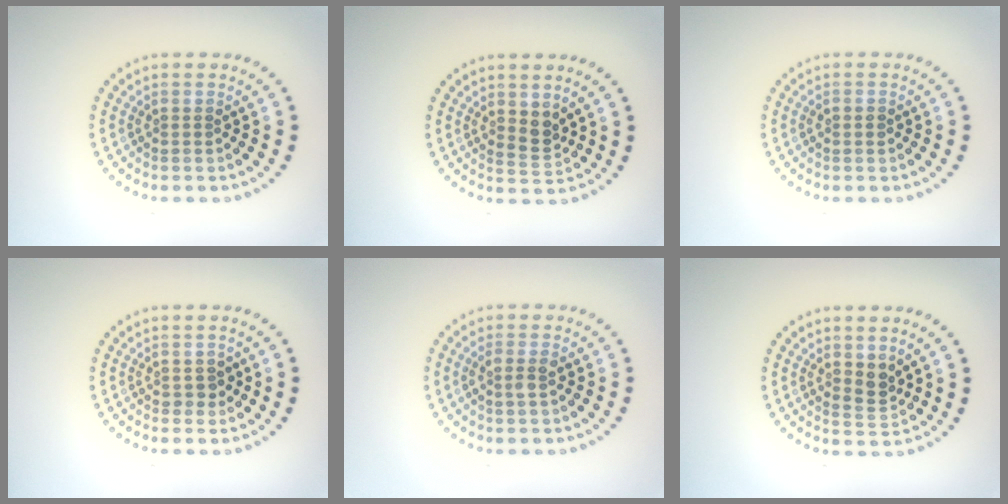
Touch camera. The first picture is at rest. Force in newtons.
{"total": 1.7, "press": 1.4, "slide": 0.9}
{"total": 1.1, "press": 1.1, "slide": 0.1}
{"total": 1.0, "press": 0.9, "slide": 0.3}
{"total": 1.5, "press": 1.4, "slide": 0.5}
{"total": 1.7, "press": 1.4, "slide": 0.9}